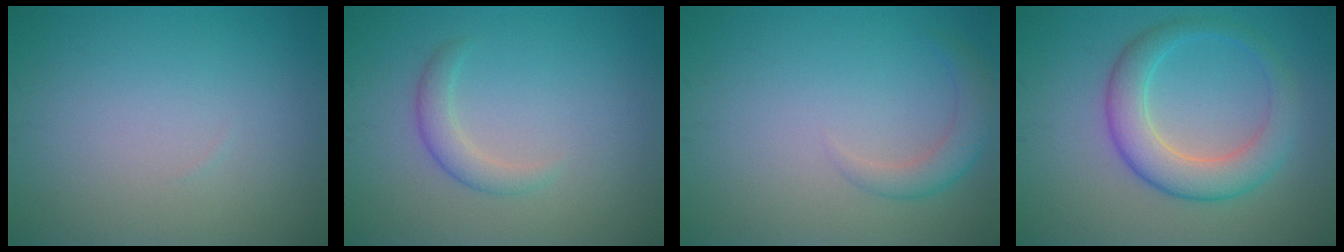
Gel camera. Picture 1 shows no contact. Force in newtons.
{"total": 2.0, "press": 2.0, "slide": 0.1}
{"total": 2.2, "press": 2.2, "slide": 0.1}
{"total": 5.2, "press": 5.2, "slide": 0.2}